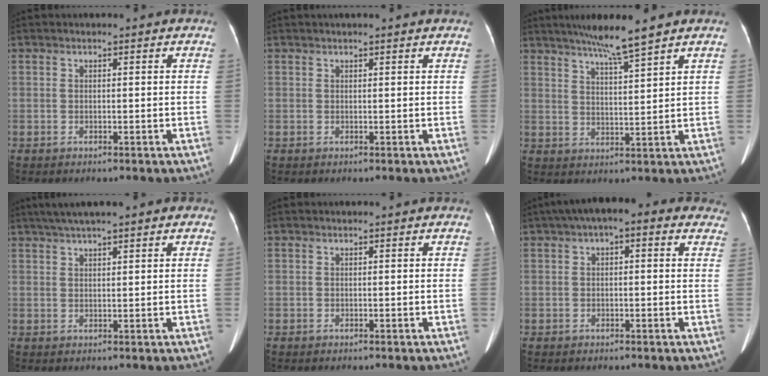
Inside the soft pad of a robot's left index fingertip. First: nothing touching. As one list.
[{"total": 2.7, "force": [2.4, -0.2, 1.3], "torque": [-0.014, 0.024, 0.028]}, {"total": 7.3, "force": [5.6, -0.7, 4.7], "torque": [-0.082, 0.007, 0.096]}, {"total": 7.6, "force": [5.5, 0.7, 5.2], "torque": [-0.083, 0.040, 0.083]}, {"total": 0.0}, {"total": 8.8, "force": [5.2, 3.5, 6.2], "torque": [-0.078, 0.049, 0.064]}]